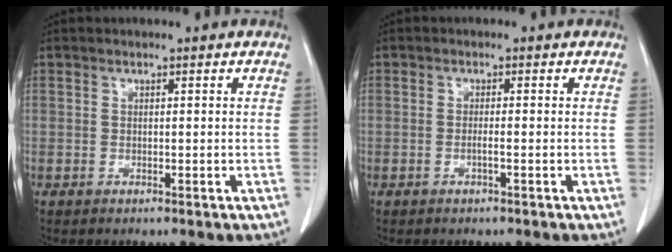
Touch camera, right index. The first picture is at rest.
{"total": 0.9, "force": [-0.3, -0.2, 0.8], "torque": [-0.015, 0.002, -0.004]}